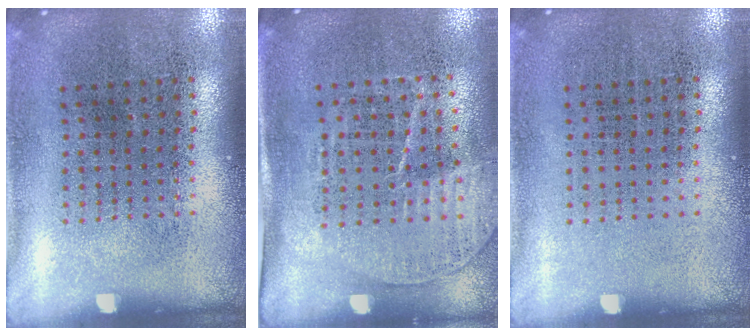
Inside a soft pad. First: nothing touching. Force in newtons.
{"total": 1.5, "press": 1.3, "slide": 0.8}
{"total": 0.0}